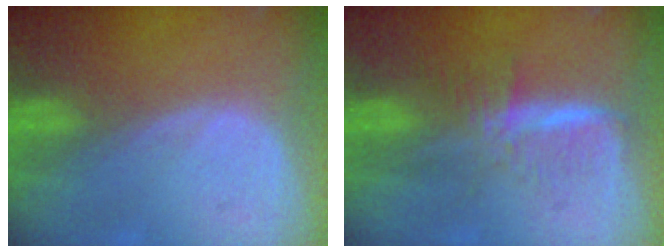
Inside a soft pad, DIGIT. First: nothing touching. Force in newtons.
{"total": 5.8, "press": 5.3, "slide": 2.3}